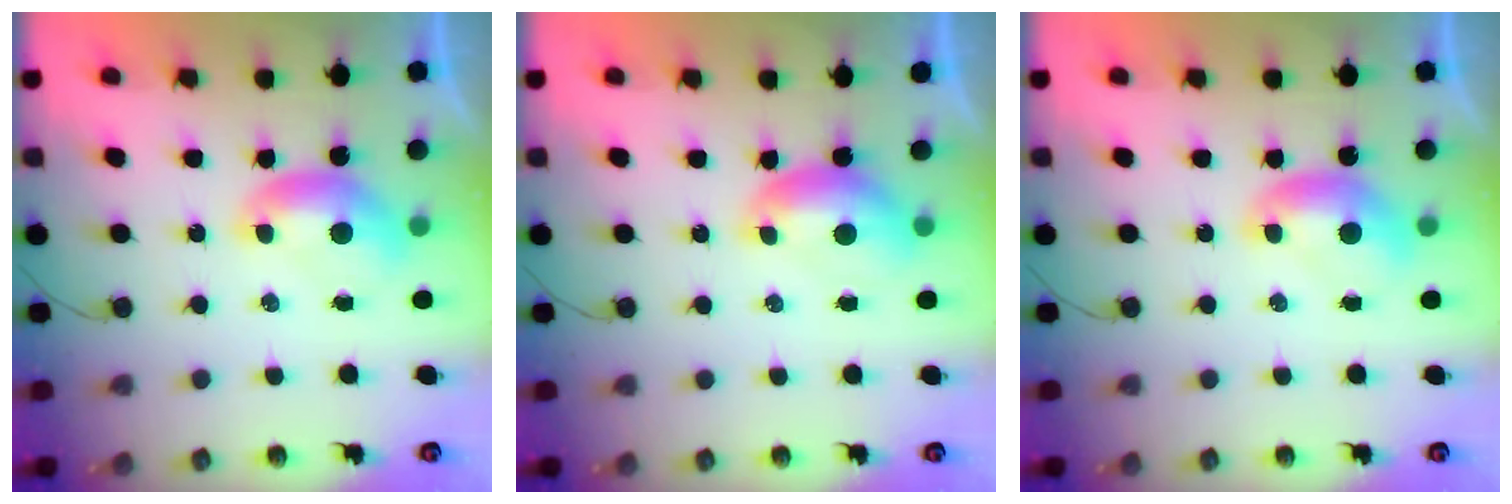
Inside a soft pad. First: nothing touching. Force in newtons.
{"total": 0.0}
{"total": 0.0}